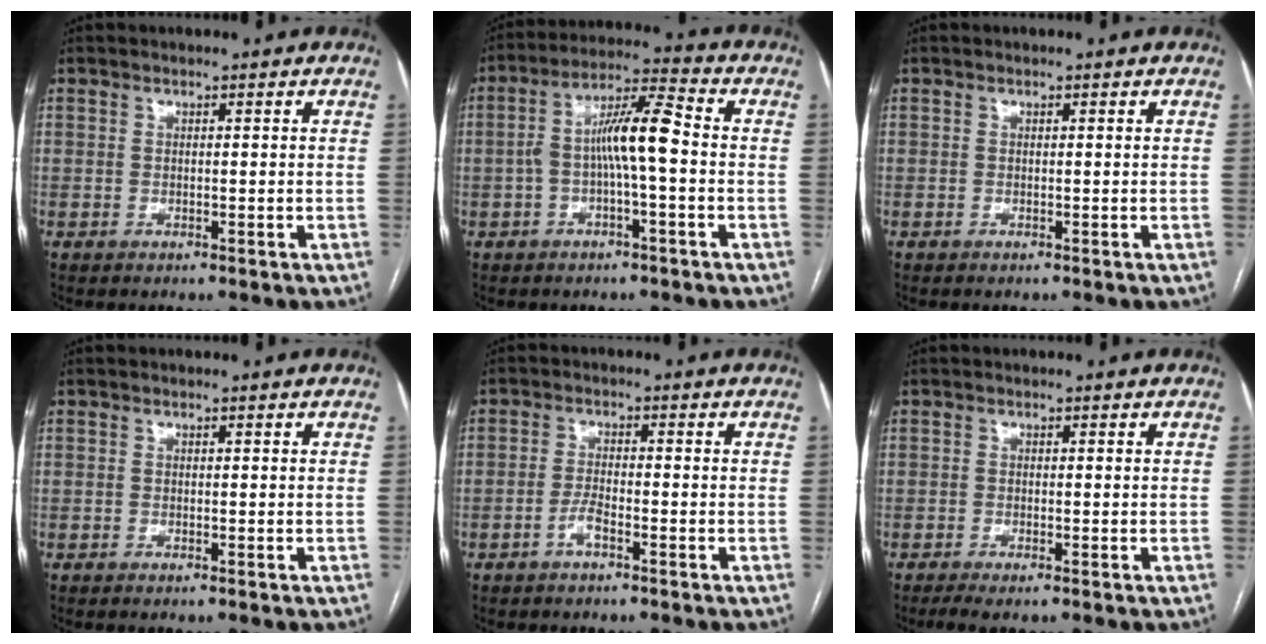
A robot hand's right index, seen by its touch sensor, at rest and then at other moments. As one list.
[{"total": 8.4, "force": [-0.9, 1.2, 8.3], "torque": [-0.154, 0.029, -0.020]}, {"total": 0.0}, {"total": 0.0}, {"total": 2.4, "force": [-1.5, 0.4, 1.9], "torque": [-0.037, 0.002, -0.031]}, {"total": 2.1, "force": [-1.4, 0.2, 1.5], "torque": [-0.028, -0.004, -0.028]}]